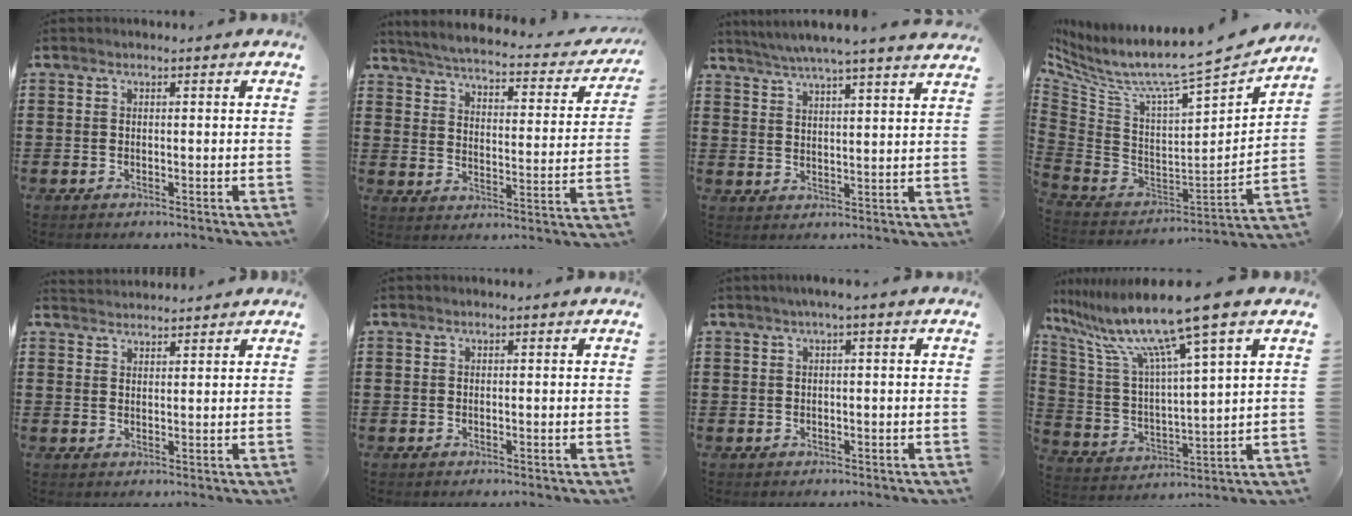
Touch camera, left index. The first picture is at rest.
{"total": 3.7, "force": [3.5, -0.2, 1.2], "torque": [-0.046, -0.031, 0.051]}
{"total": 4.7, "force": [4.4, -0.8, 1.3], "torque": [-0.042, -0.022, 0.077]}
{"total": 6.6, "force": [5.0, 0.4, 4.3], "torque": [-0.104, -0.054, 0.072]}
{"total": 2.2, "force": [2.1, 0.2, -0.4], "torque": [0.002, -0.002, 0.043]}
{"total": 0.0}
{"total": 1.3, "force": [-0.1, 0.0, 1.3], "torque": [-0.019, -0.005, -0.001]}
{"total": 12.4, "force": [9.3, -0.2, 8.2], "torque": [-0.198, -0.056, 0.148]}